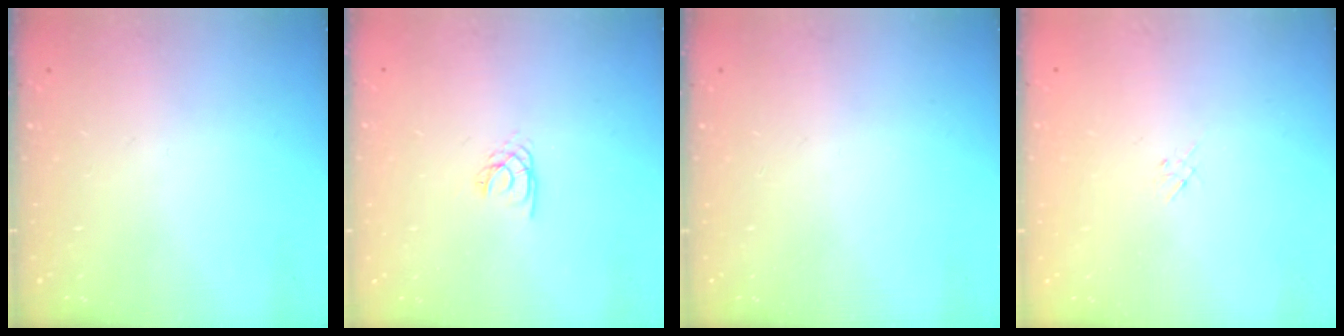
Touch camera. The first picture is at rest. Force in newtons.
{"total": 2.0, "press": 1.9, "slide": 0.4}
{"total": 0.0}
{"total": 1.3, "press": 1.2, "slide": 0.5}